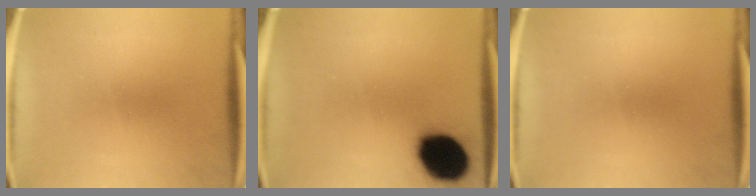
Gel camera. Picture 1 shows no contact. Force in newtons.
{"total": 17.4}
{"total": 0.0}